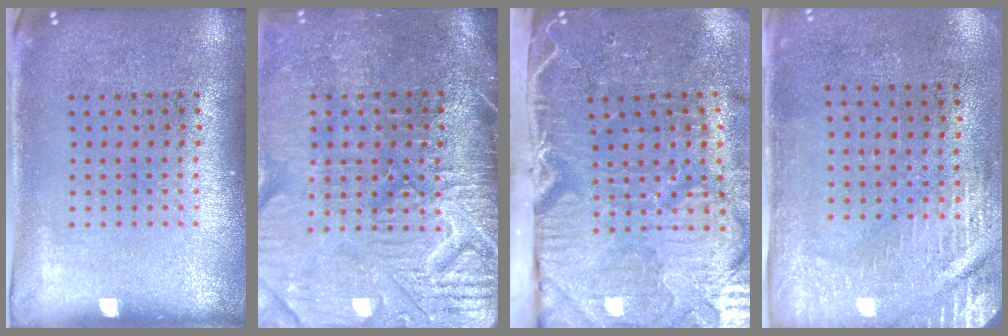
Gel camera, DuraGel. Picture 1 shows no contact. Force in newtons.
{"total": 4.6, "press": 4.0, "slide": 2.2}
{"total": 5.3, "press": 4.3, "slide": 3.1}
{"total": 2.9, "press": 2.5, "slide": 1.5}